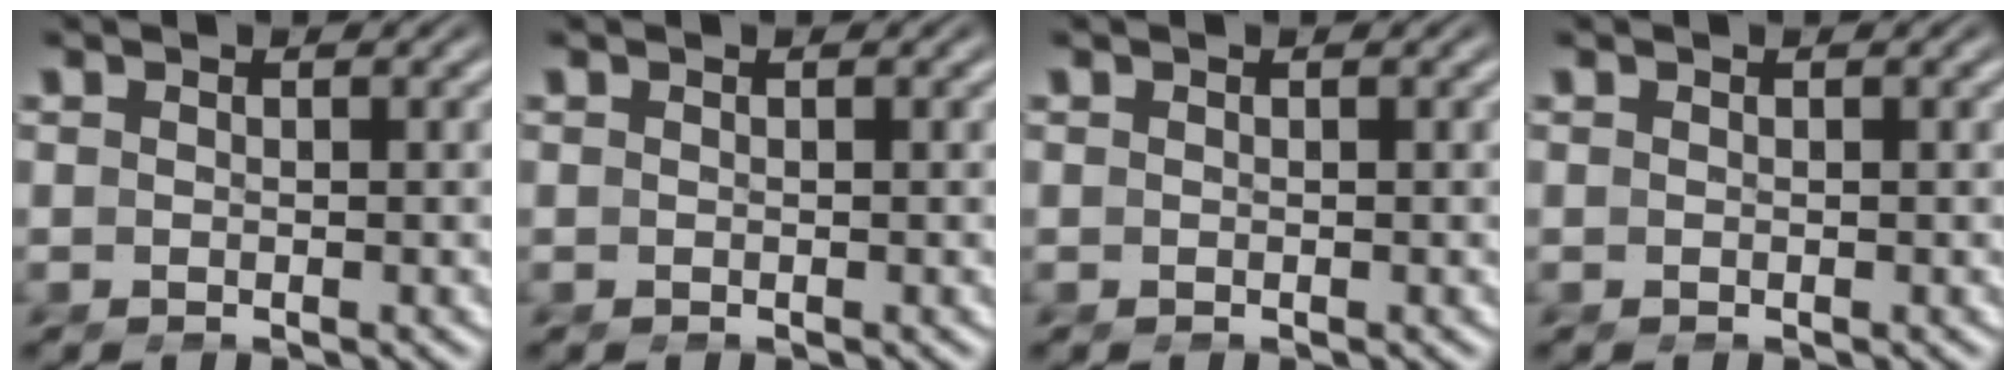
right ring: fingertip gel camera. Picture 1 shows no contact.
{"total": 0.0}
{"total": 0.0}
{"total": 0.0}